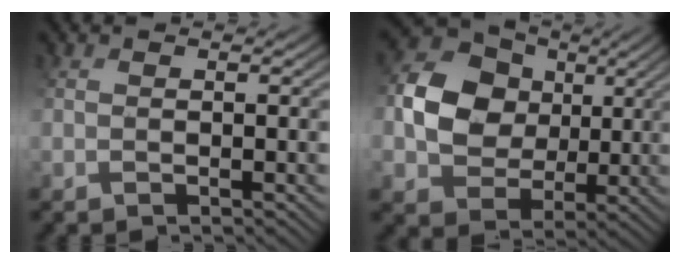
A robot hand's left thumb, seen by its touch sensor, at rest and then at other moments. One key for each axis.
{"total": 12.2, "fx": 2.4, "fy": 10.3, "fz": 6.1, "tx": -0.155, "ty": 0.024, "tz": 0.044}